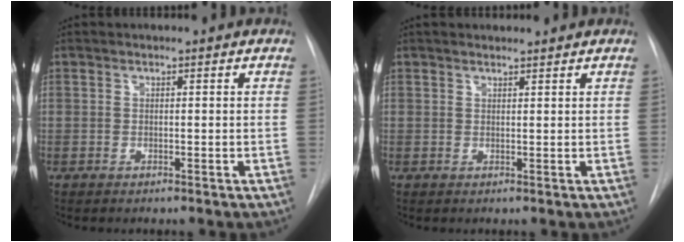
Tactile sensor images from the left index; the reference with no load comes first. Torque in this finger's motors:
{"motor_torque": [0.07, -0.10, -0.14, 0.02]}